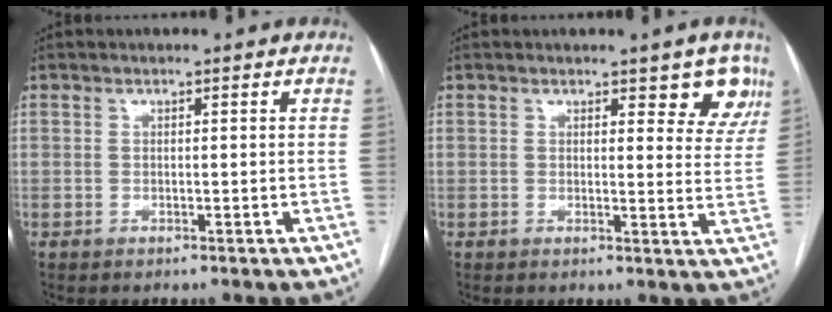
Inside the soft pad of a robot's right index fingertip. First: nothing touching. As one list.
[{"total": 5.8, "force": [4.0, 2.3, 3.5], "torque": [-0.016, -0.010, 0.036]}]